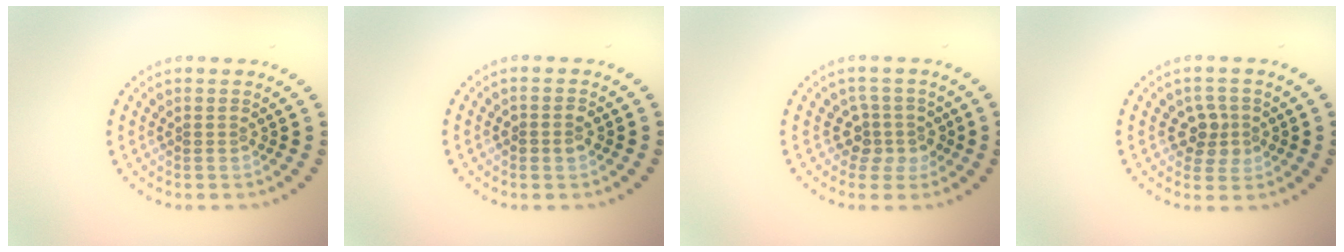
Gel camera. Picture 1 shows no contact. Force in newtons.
{"total": 1.4, "press": 1.4, "slide": 0.2}
{"total": 2.7, "press": 2.0, "slide": 1.9}
{"total": 2.5, "press": 2.3, "slide": 1.0}